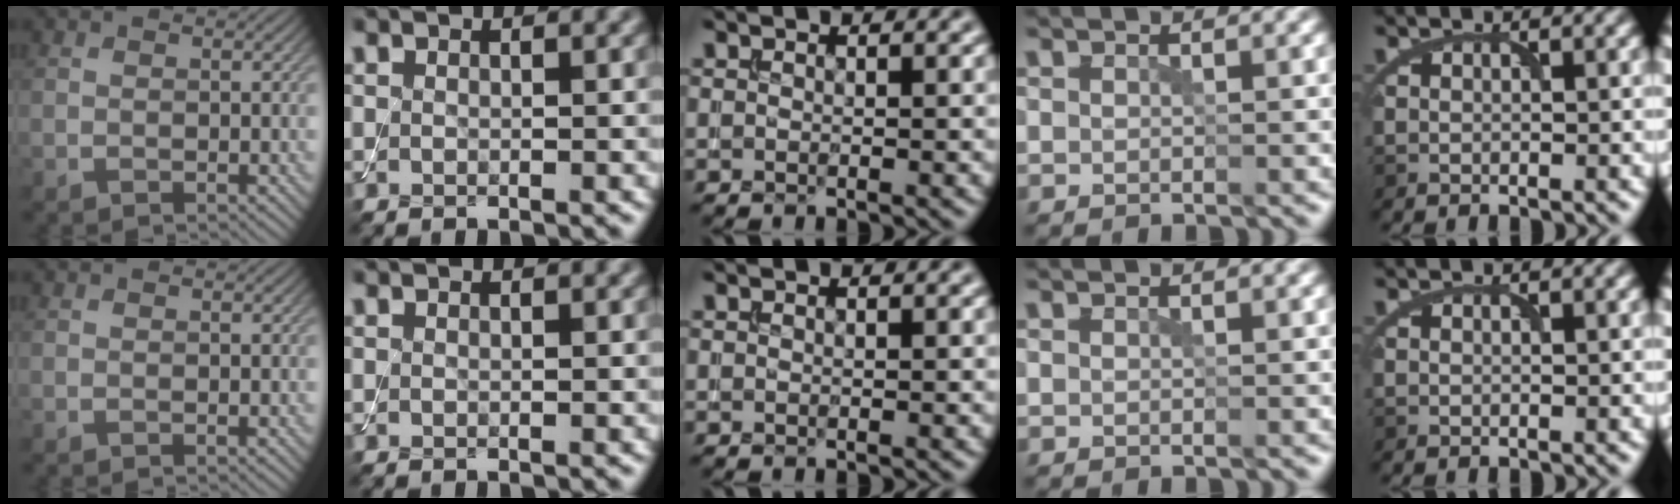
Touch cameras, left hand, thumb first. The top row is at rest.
{}